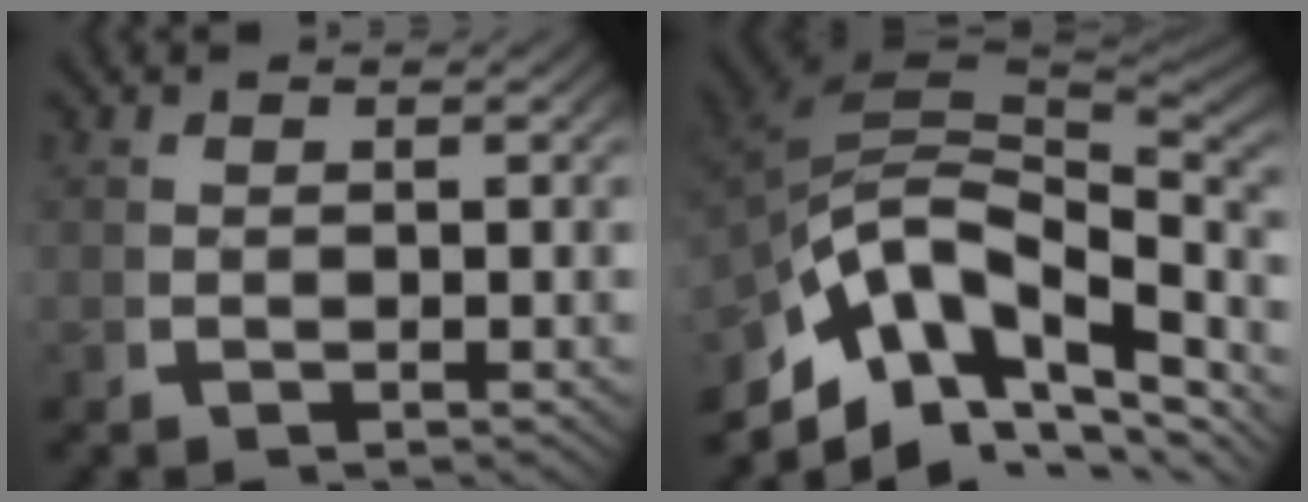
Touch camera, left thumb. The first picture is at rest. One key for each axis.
{"total": 15.7, "fx": -2.1, "fy": 10.0, "fz": 11.9, "tx": -0.221, "ty": -0.042, "tz": -0.013}